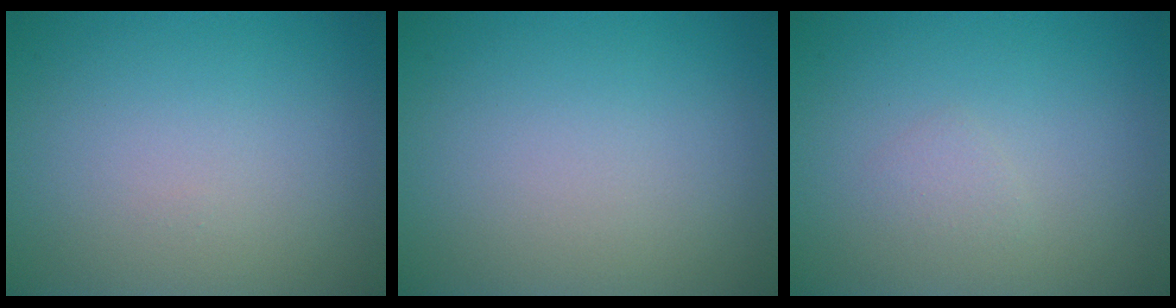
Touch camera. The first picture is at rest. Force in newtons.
{"total": 0.0}
{"total": 0.8, "press": 0.8, "slide": 0.0}